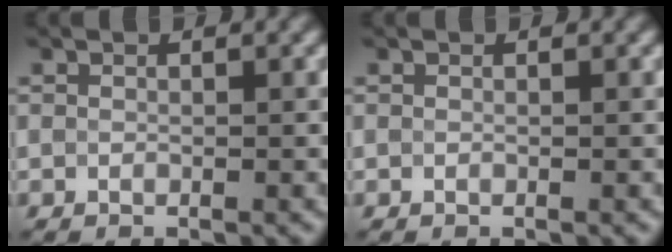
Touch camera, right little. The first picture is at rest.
{"total": 0.0}